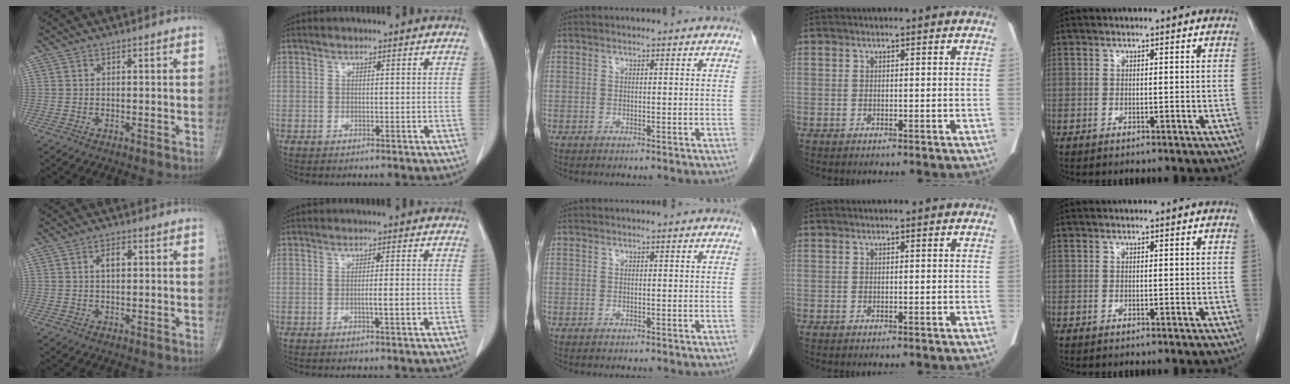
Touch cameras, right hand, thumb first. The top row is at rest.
{"thumb": {"total": 3.1, "force": [0.8, 1.6, 2.5], "torque": [-0.040, 0.004, 0.012]}, "index": {"total": 3.0, "force": [-0.8, 0.0, 2.9], "torque": [-0.048, -0.003, -0.012]}}